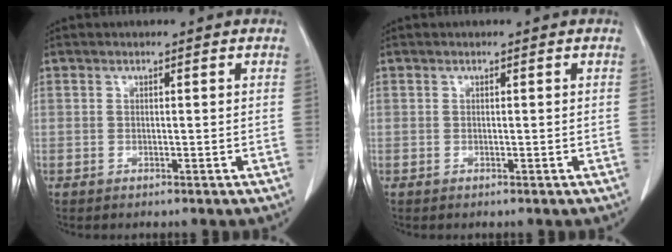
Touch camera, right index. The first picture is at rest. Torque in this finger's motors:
{"motor_torque": [0.00, 0.00, 0.02, 0.00]}